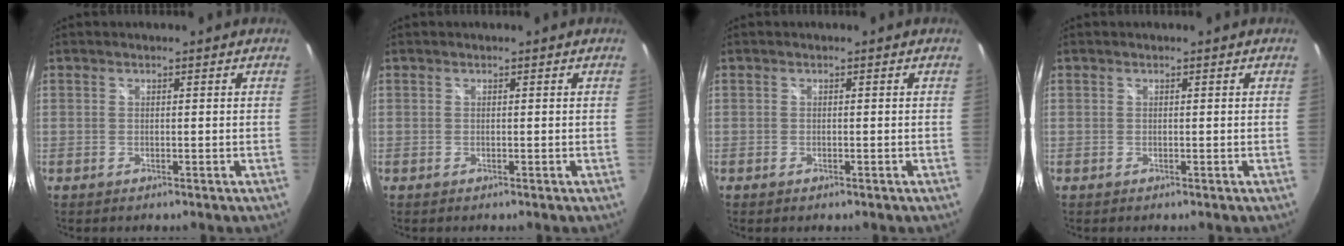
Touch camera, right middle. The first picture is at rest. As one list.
[{"total": 0.0}, {"total": 0.5, "force": [-0.4, 0.3, 0.2], "torque": [-0.005, -0.004, -0.008]}, {"total": 0.0}]